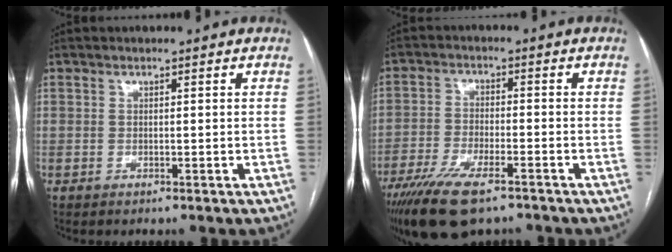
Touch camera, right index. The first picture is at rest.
{"total": 12.1, "force": [-8.6, 3.2, 7.9], "torque": [-0.143, -0.026, -0.148]}